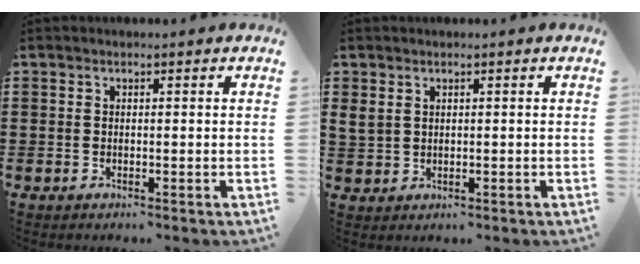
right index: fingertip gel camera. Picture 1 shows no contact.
{"total": 1.6, "force": [1.1, 1.0, 0.7], "torque": [-0.018, 0.002, 0.020]}